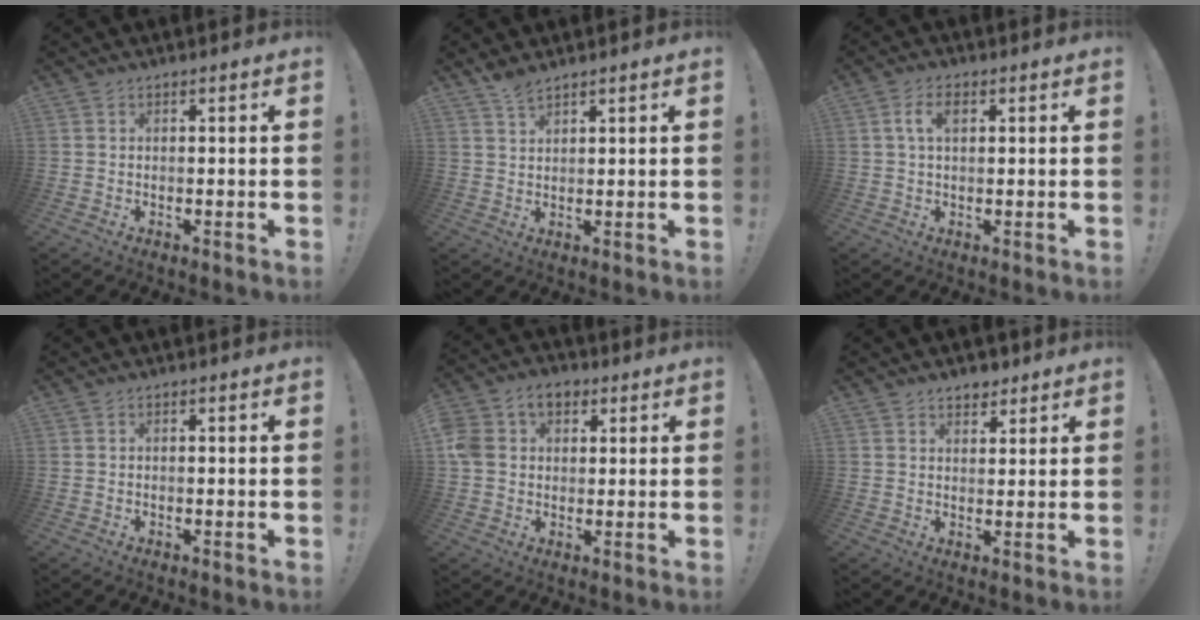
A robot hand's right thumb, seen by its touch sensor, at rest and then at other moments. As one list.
[{"total": 3.6, "force": [3.1, 1.0, 1.5], "torque": [-0.018, -0.020, 0.055]}, {"total": 5.1, "force": [1.4, 2.6, 4.2], "torque": [-0.082, 0.004, 0.022]}, {"total": 0.0}, {"total": 10.0, "force": [2.9, 7.7, 5.7], "torque": [-0.106, 0.001, 0.057]}, {"total": 3.8, "force": [2.8, 2.4, 0.9], "torque": [0.005, -0.015, 0.048]}]